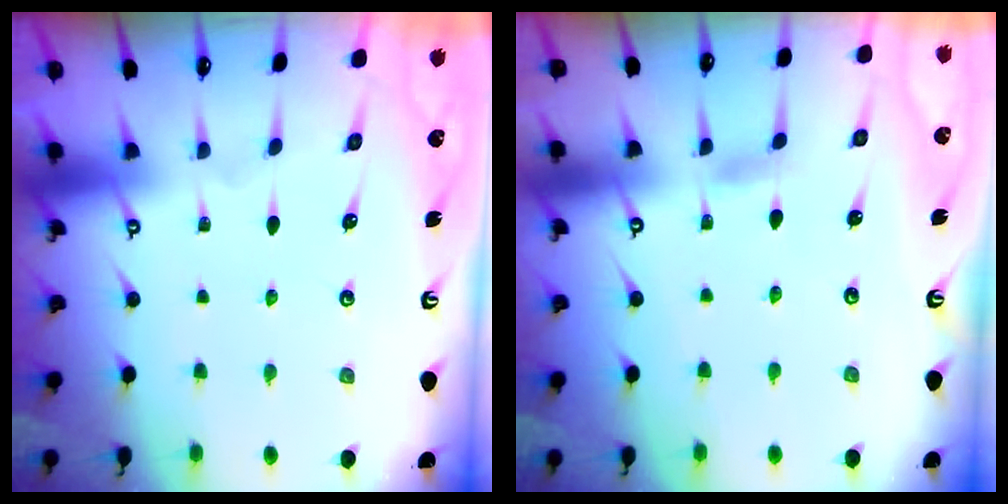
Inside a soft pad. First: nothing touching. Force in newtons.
{"total": 2.4, "press": 2.4, "slide": 0.3}